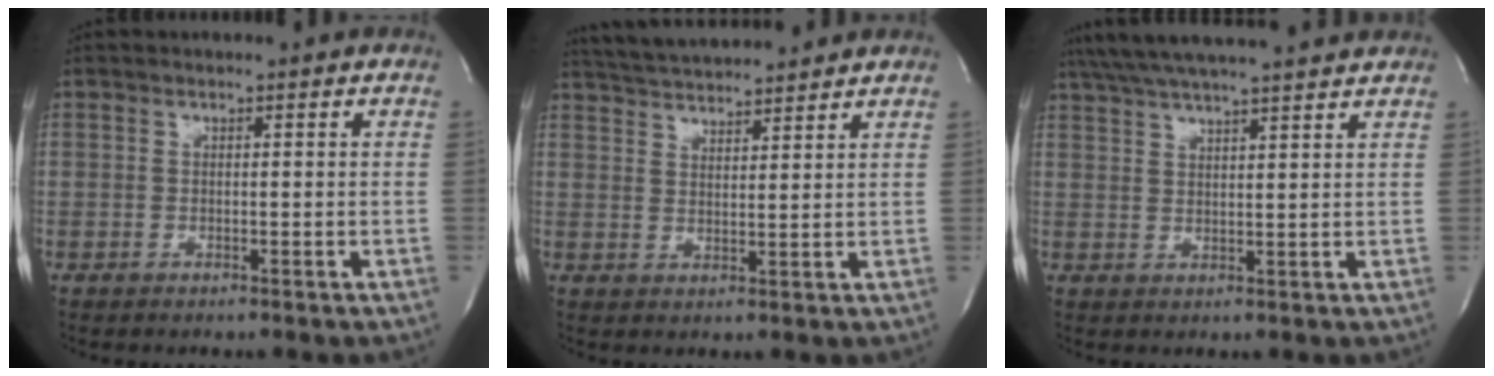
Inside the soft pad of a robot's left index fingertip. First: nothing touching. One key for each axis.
{"total": 10.2, "fx": 9.7, "fy": 0.6, "fz": 3.1, "tx": -0.065, "ty": 0.024, "tz": 0.156}
{"total": 16.0, "fx": 14.3, "fy": 0.6, "fz": 7.2, "tx": -0.132, "ty": 0.039, "tz": 0.209}